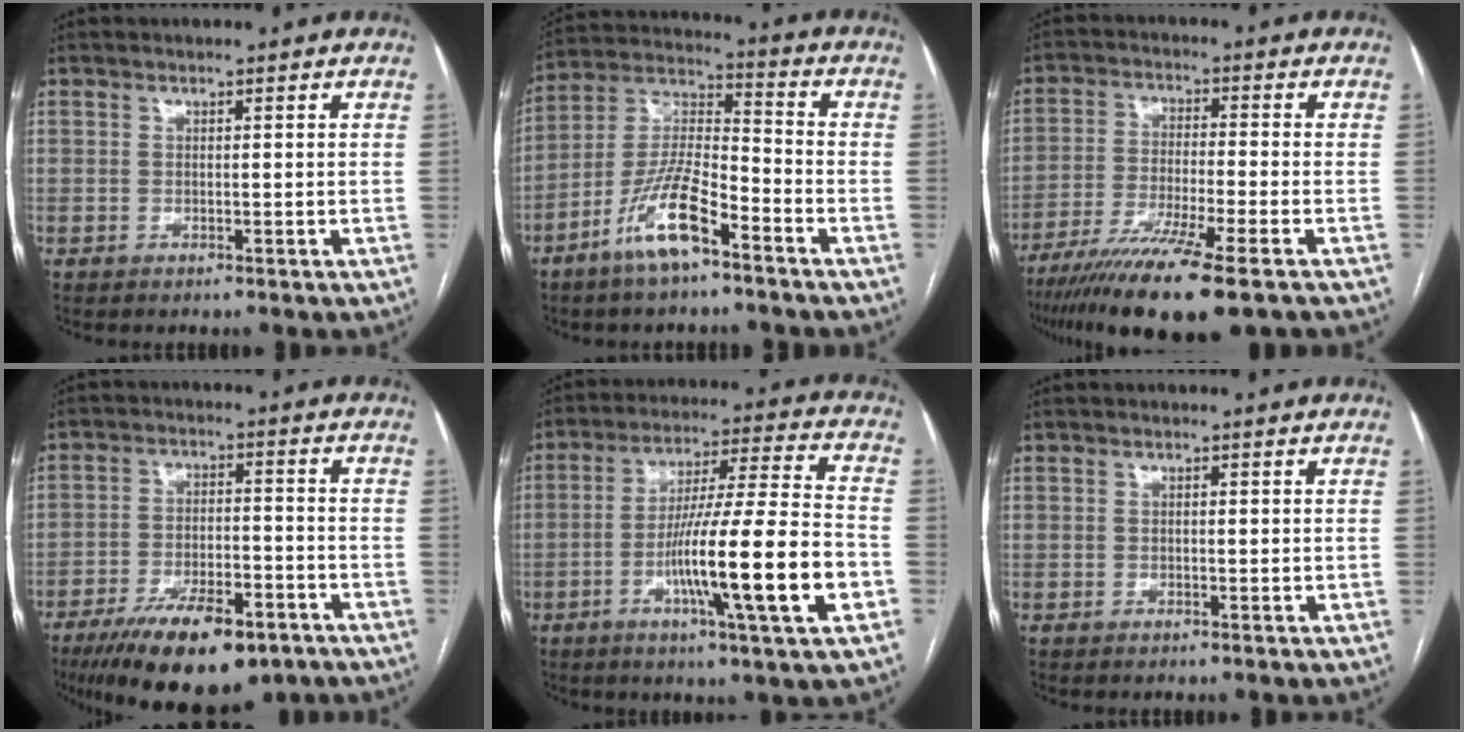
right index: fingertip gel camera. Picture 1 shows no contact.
{"total": 11.9, "force": [-7.0, 2.9, 9.2], "torque": [-0.191, 0.000, -0.132]}
{"total": 14.6, "force": [-10.2, 0.2, 10.4], "torque": [-0.190, -0.040, -0.171]}
{"total": 15.4, "force": [-10.1, 5.3, 10.3], "torque": [-0.163, -0.011, -0.162]}
{"total": 18.4, "force": [-5.5, -0.1, 17.5], "torque": [-0.286, -0.006, -0.092]}
{"total": 0.7, "force": [0.0, 0.2, 0.7], "torque": [-0.011, 0.001, 0.000]}